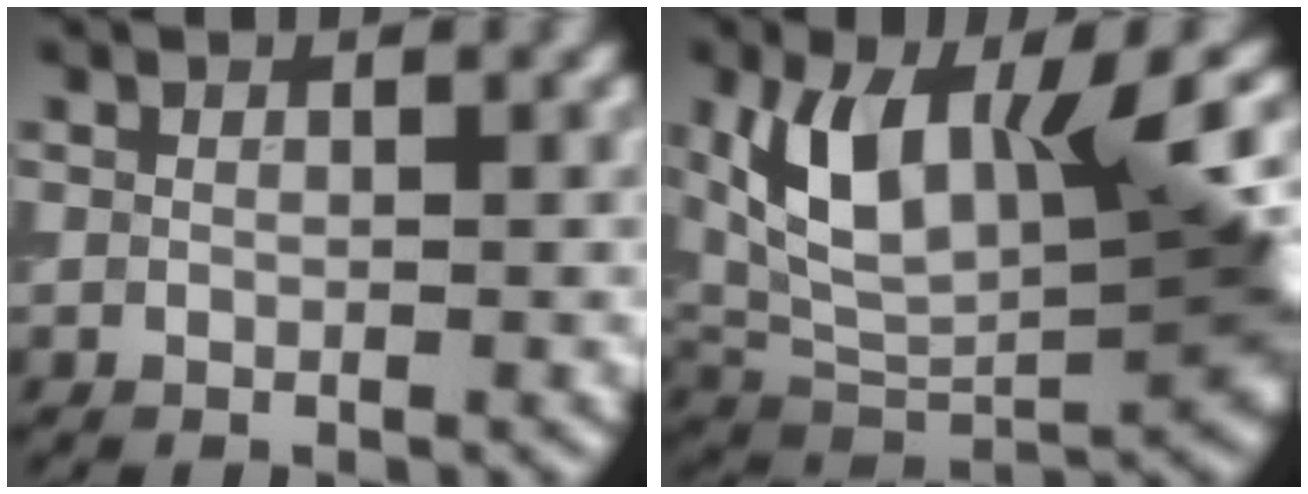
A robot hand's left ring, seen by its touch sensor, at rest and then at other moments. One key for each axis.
{"total": 12.7, "fx": 2.5, "fy": 6.3, "fz": 10.7, "tx": -0.199, "ty": -0.012, "tz": 0.049}